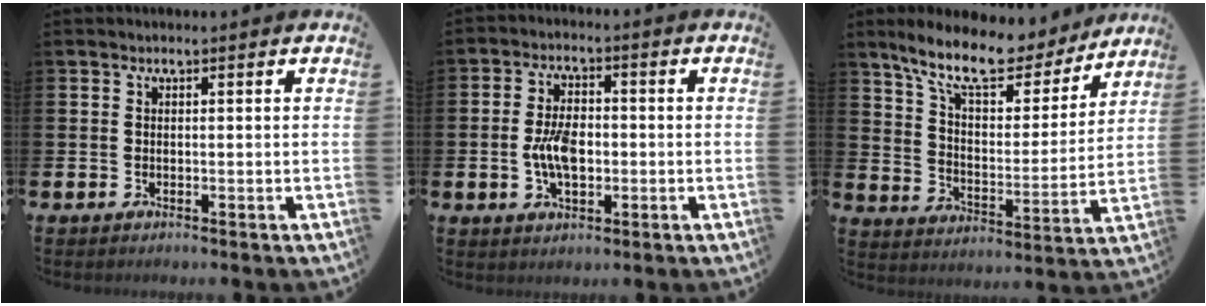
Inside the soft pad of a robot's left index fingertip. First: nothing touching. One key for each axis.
{"total": 5.4, "fx": -0.8, "fy": 3.0, "fz": 4.4, "tx": -0.076, "ty": 0.000, "tz": -0.018}
{"total": 12.0, "fx": 10.1, "fy": 3.5, "fz": 5.4, "tx": -0.132, "ty": -0.059, "tz": 0.174}